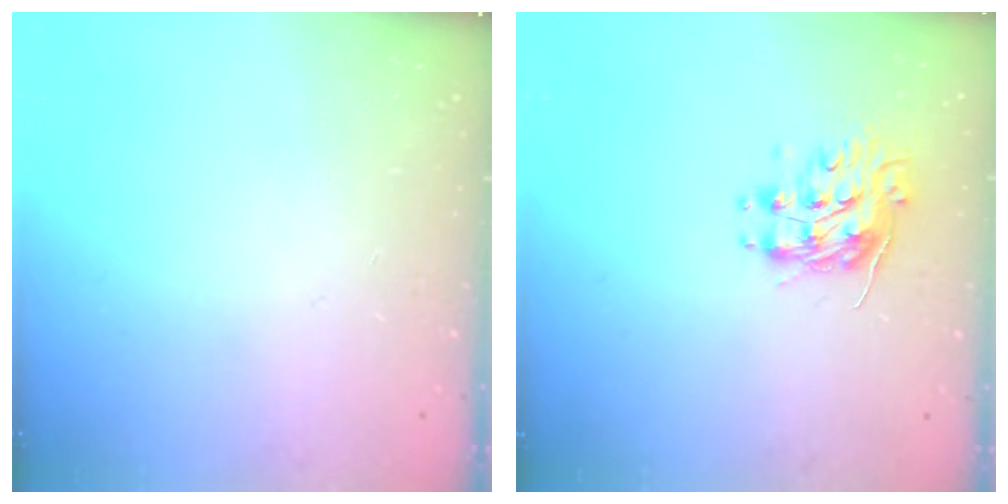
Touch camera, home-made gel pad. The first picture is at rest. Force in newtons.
{"total": 8.9, "press": 8.9, "slide": 0.2}